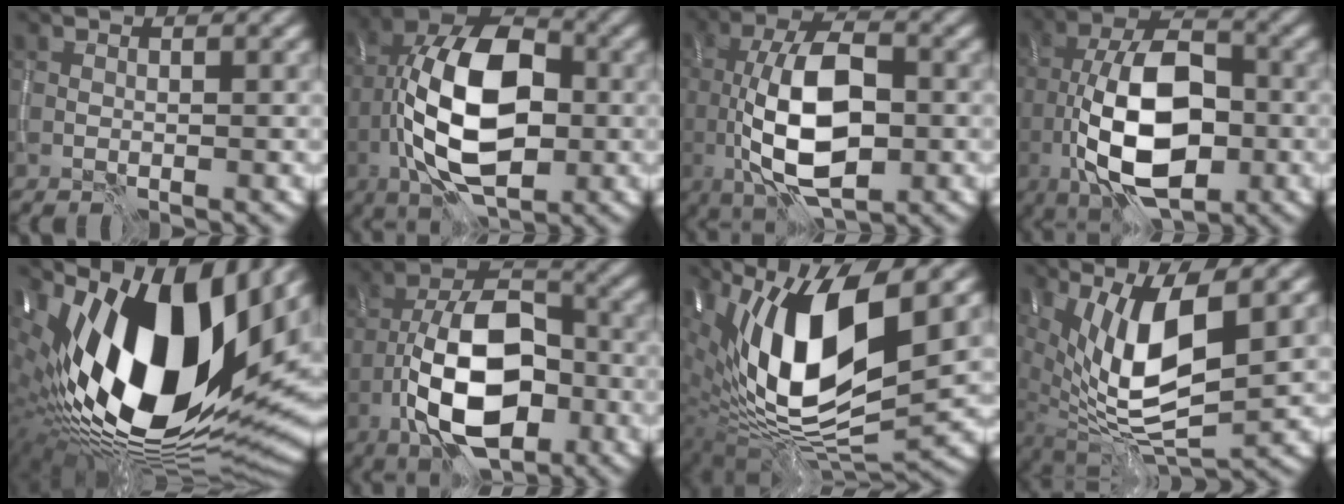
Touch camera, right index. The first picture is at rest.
{"total": 12.7, "force": [-2.0, 6.5, 10.8], "torque": [-0.180, 0.022, -0.045]}
{"total": 10.4, "force": [-1.1, 4.9, 9.0], "torque": [-0.164, -0.002, -0.021]}
{"total": 11.7, "force": [-3.2, 5.7, 9.7], "torque": [-0.169, 0.006, -0.062]}
{"total": 18.7, "force": [2.8, 8.6, 16.4], "torque": [-0.282, 0.007, 0.040]}
{"total": 12.2, "force": [-4.4, 6.1, 9.6], "torque": [-0.170, 0.005, -0.090]}
{"total": 13.2, "force": [3.2, 5.3, 11.7], "torque": [-0.206, -0.007, 0.060]}
{"total": 10.6, "force": [2.4, 3.6, 9.7], "torque": [-0.168, -0.011, 0.043]}